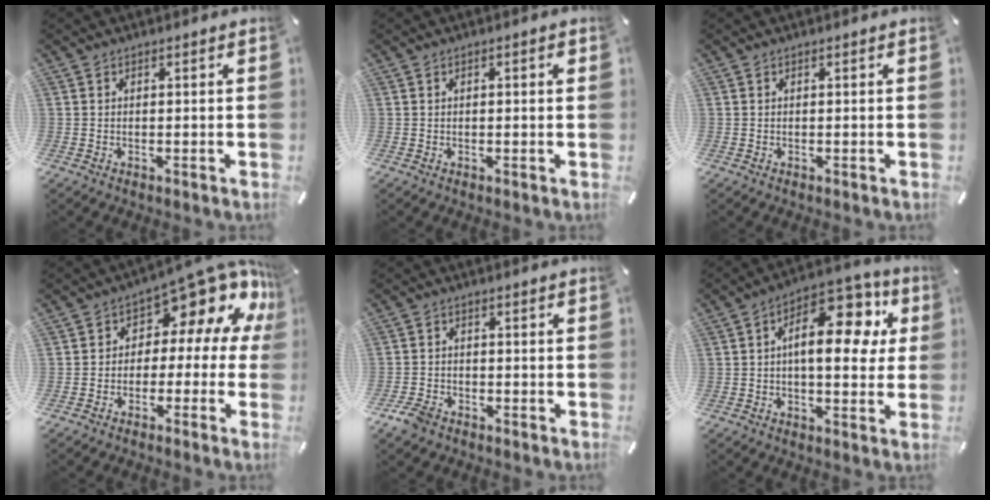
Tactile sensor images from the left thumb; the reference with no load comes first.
{"total": 1.2, "force": [0.2, 0.4, 1.1], "torque": [-0.020, 0.003, 0.001]}
{"total": 0.0}
{"total": 11.3, "force": [7.0, 5.6, 6.9], "torque": [-0.099, -0.068, 0.114]}
{"total": 4.1, "force": [-3.0, 2.4, 1.5], "torque": [-0.042, 0.012, -0.061]}
{"total": 16.1, "force": [4.3, 8.4, 13.1], "torque": [-0.184, -0.023, 0.072]}